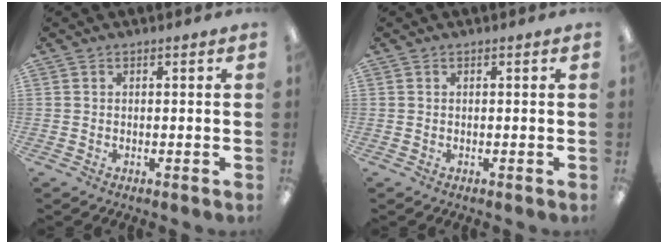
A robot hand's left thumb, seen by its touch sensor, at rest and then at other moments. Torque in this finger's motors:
{"motor_torque": [0.00, 0.00, -0.07, -0.06, 0.00]}